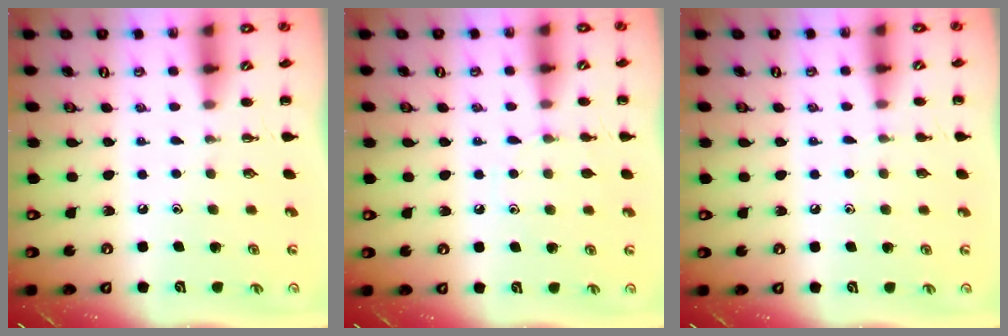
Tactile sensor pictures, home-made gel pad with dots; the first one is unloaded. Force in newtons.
{"total": 5.2, "press": 4.9, "slide": 1.7}
{"total": 2.6, "press": 2.4, "slide": 1.0}